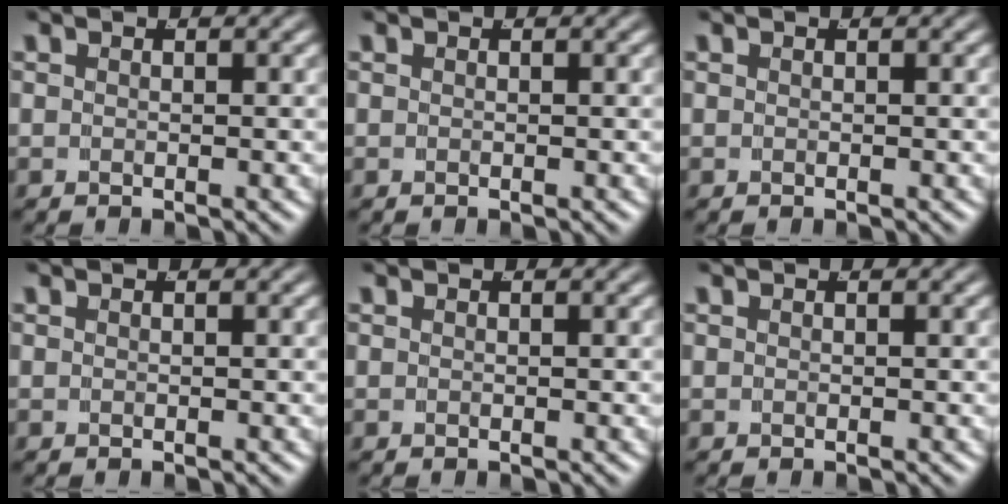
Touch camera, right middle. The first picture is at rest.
{"total": 0.0}
{"total": 0.0}
{"total": 0.0}
{"total": 0.0}
{"total": 0.0}